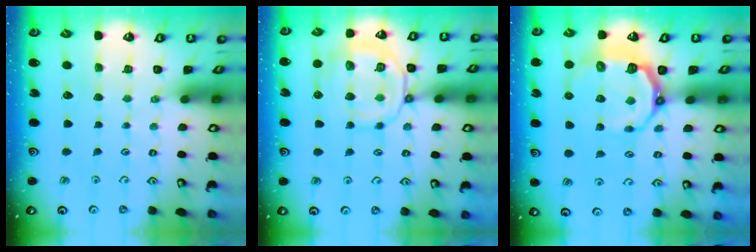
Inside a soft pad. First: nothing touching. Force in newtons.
{"total": 13.0, "press": 13.0, "slide": 1.4}
{"total": 9.1, "press": 8.1, "slide": 4.2}